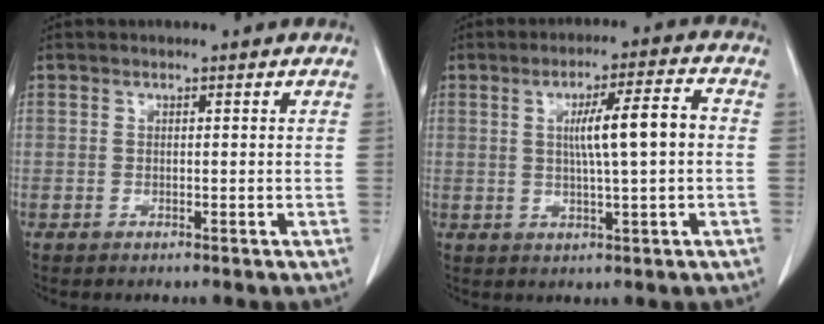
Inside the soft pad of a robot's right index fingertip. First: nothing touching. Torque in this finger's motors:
{"motor_torque": [0.69, 0.44, 0.21, 0.13]}